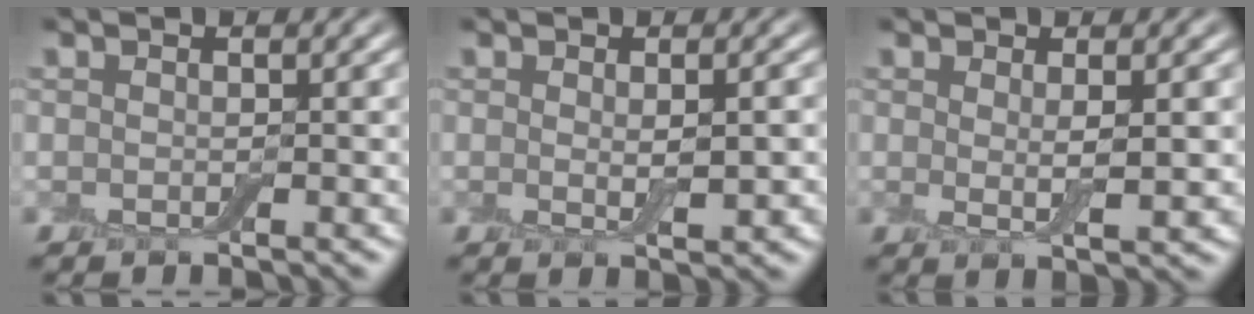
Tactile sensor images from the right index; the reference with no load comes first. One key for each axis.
{"total": 2.3, "fx": 0.2, "fy": 0.4, "fz": 2.3, "tx": -0.039, "ty": -0.006, "tz": 0.003}
{"total": 2.5, "fx": 0.5, "fy": 0.5, "fz": 2.4, "tx": -0.041, "ty": -0.012, "tz": 0.012}